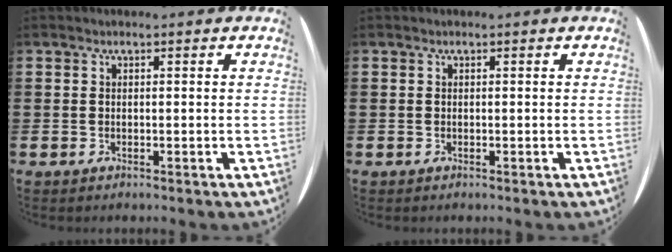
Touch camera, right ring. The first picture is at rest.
{"total": 0.0}